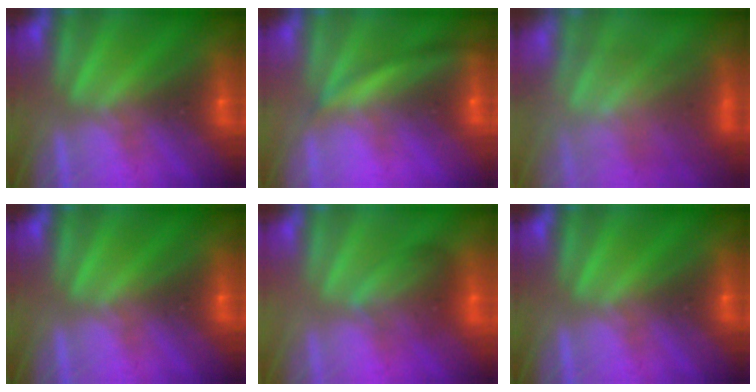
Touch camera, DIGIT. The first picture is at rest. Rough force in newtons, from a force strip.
{"total": 3.2}
{"total": 4.7}
{"total": 0.0}
{"total": 2.0}
{"total": 0.0}